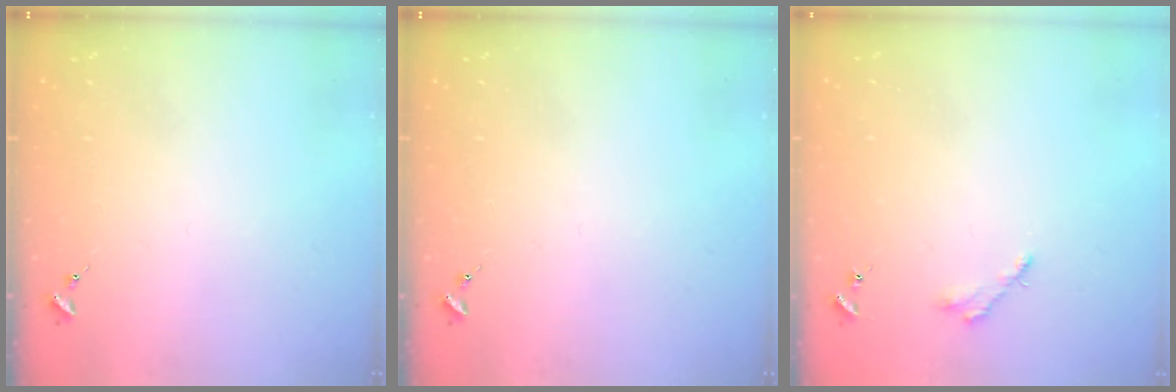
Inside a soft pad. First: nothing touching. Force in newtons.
{"total": 0.0}
{"total": 2.8, "press": 2.8, "slide": 0.3}